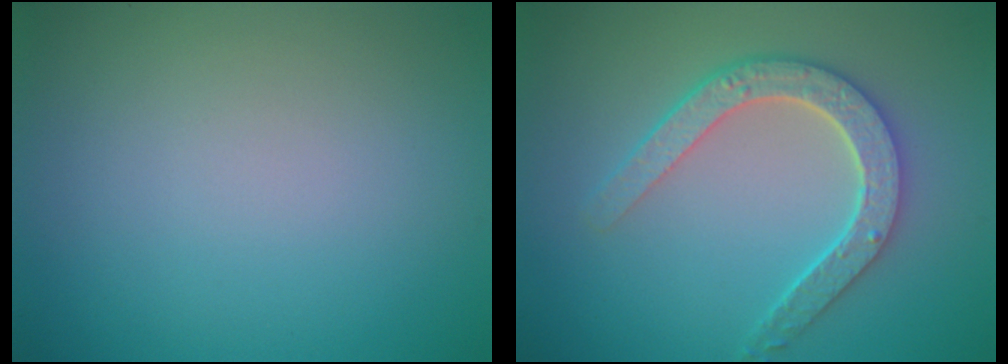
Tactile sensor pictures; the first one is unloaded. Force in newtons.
{"total": 4.6, "press": 3.7, "slide": 2.6}